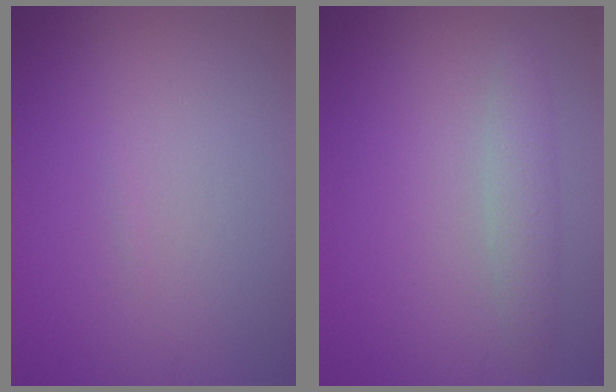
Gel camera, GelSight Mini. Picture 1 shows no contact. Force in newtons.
{"total": 2.1, "press": 2.1, "slide": 0.0}